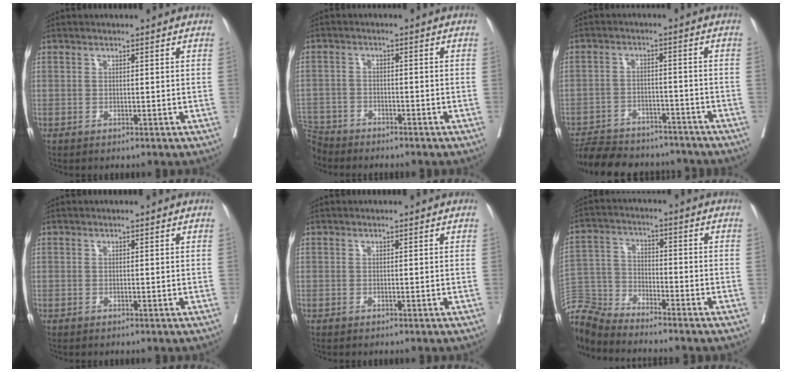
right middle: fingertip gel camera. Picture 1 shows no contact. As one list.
[{"total": 5.8, "force": [-5.6, 1.7, -0.3], "torque": [0.006, -0.005, -0.108]}, {"total": 15.7, "force": [-14.2, 4.8, 4.9], "torque": [-0.105, 0.003, -0.202]}, {"total": 0.0}, {"total": 0.0}, {"total": 9.5, "force": [-9.5, 0.5, 0.7], "torque": [-0.019, 0.011, -0.187]}]